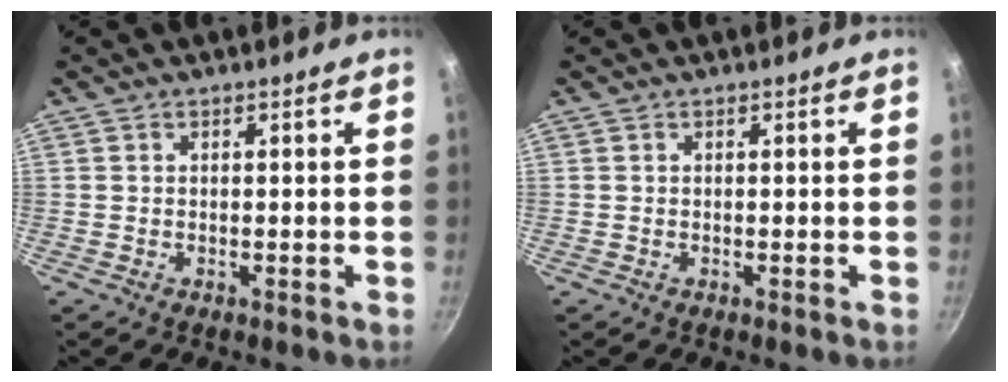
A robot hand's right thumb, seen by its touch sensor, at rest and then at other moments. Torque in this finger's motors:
{"motor_torque": [0.00, 0.00, -0.05, -0.05, 0.00]}